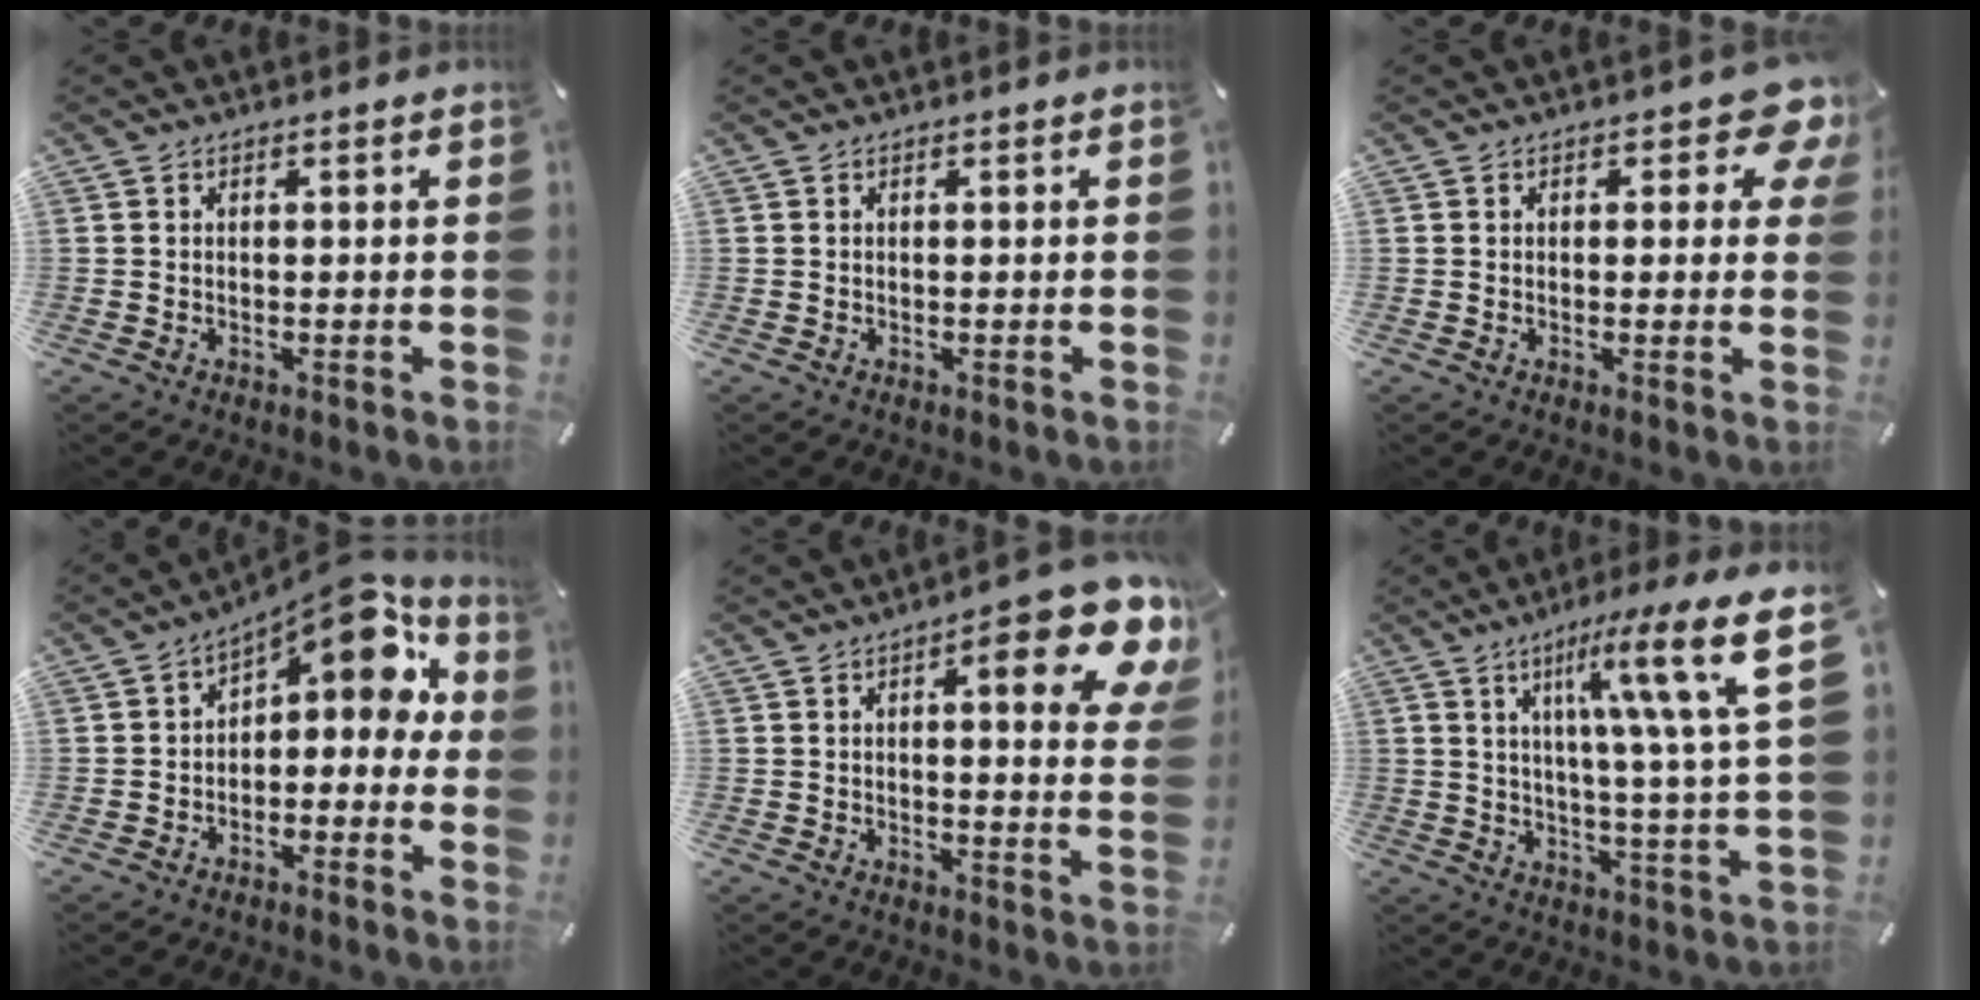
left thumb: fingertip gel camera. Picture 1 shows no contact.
{"total": 0.0}
{"total": 7.5, "force": [3.3, 3.8, 5.5], "torque": [-0.056, -0.015, 0.051]}
{"total": 9.2, "force": [4.7, 4.3, 6.6], "torque": [-0.092, -0.044, 0.079]}
{"total": 15.4, "force": [7.4, 4.1, 12.8], "torque": [-0.167, -0.044, 0.111]}
{"total": 20.8, "force": [7.8, 3.1, 19.0], "torque": [-0.282, -0.033, 0.097]}